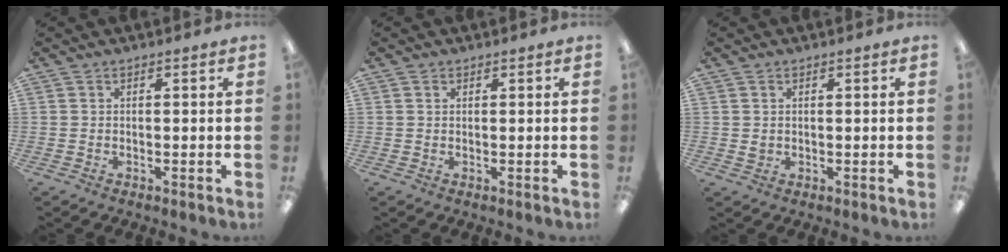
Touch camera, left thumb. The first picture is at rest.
{"total": 0.7, "force": [0.5, 0.4, 0.4], "torque": [-0.008, 0.002, 0.009]}
{"total": 1.1, "force": [0.3, 0.9, 0.5], "torque": [-0.011, 0.003, 0.006]}